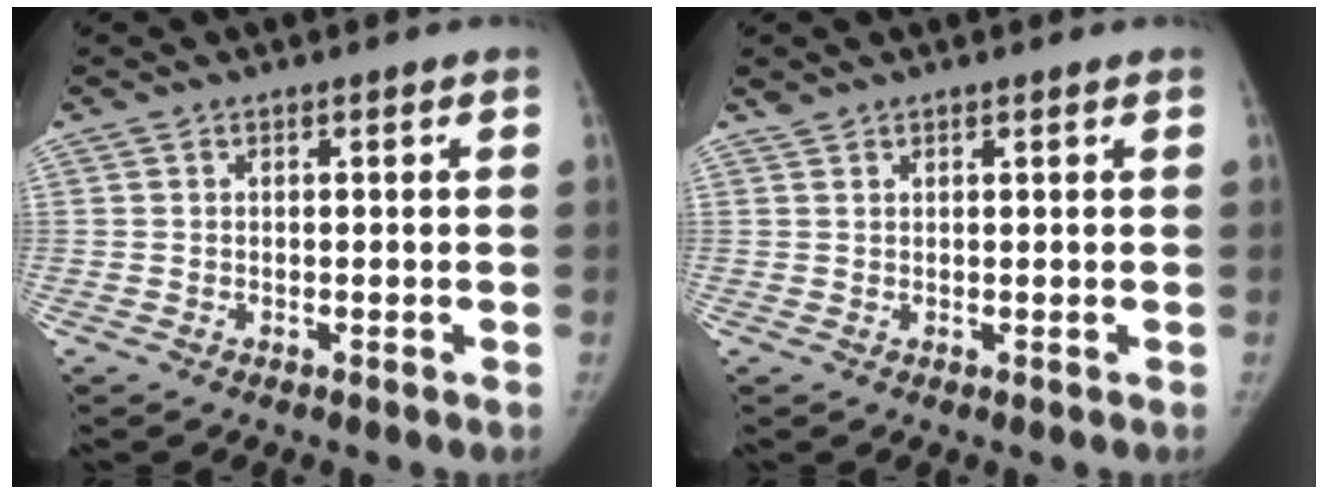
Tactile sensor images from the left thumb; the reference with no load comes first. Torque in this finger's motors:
{"motor_torque": [0.09, -0.08, 0.04, -0.62, -0.04]}